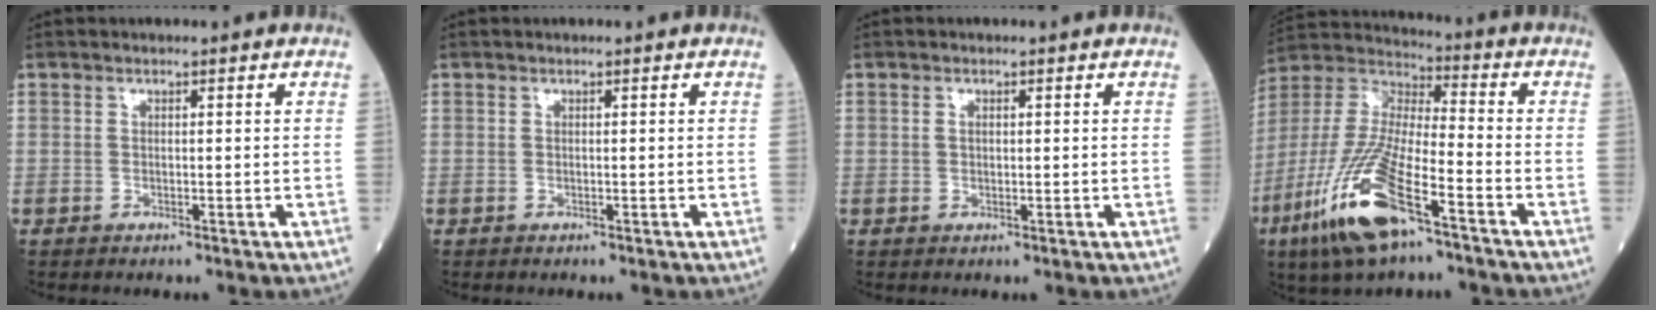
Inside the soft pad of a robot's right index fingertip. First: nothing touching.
{"total": 0.0}
{"total": 0.7, "force": [0.2, 0.4, 0.6], "torque": [-0.015, -0.001, 0.004]}
{"total": 18.3, "force": [-9.5, 3.9, 15.1], "torque": [-0.350, -0.040, -0.181]}